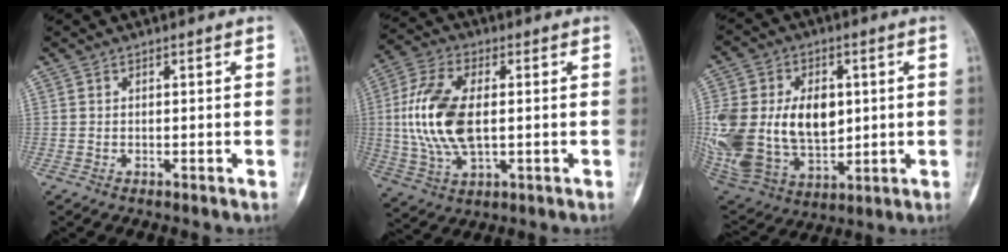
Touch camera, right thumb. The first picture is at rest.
{"total": 14.9, "force": [0.6, 7.9, 12.6], "torque": [-0.266, 0.004, 0.011]}
{"total": 26.7, "force": [2.2, 18.1, 19.5], "torque": [-0.412, 0.004, 0.062]}